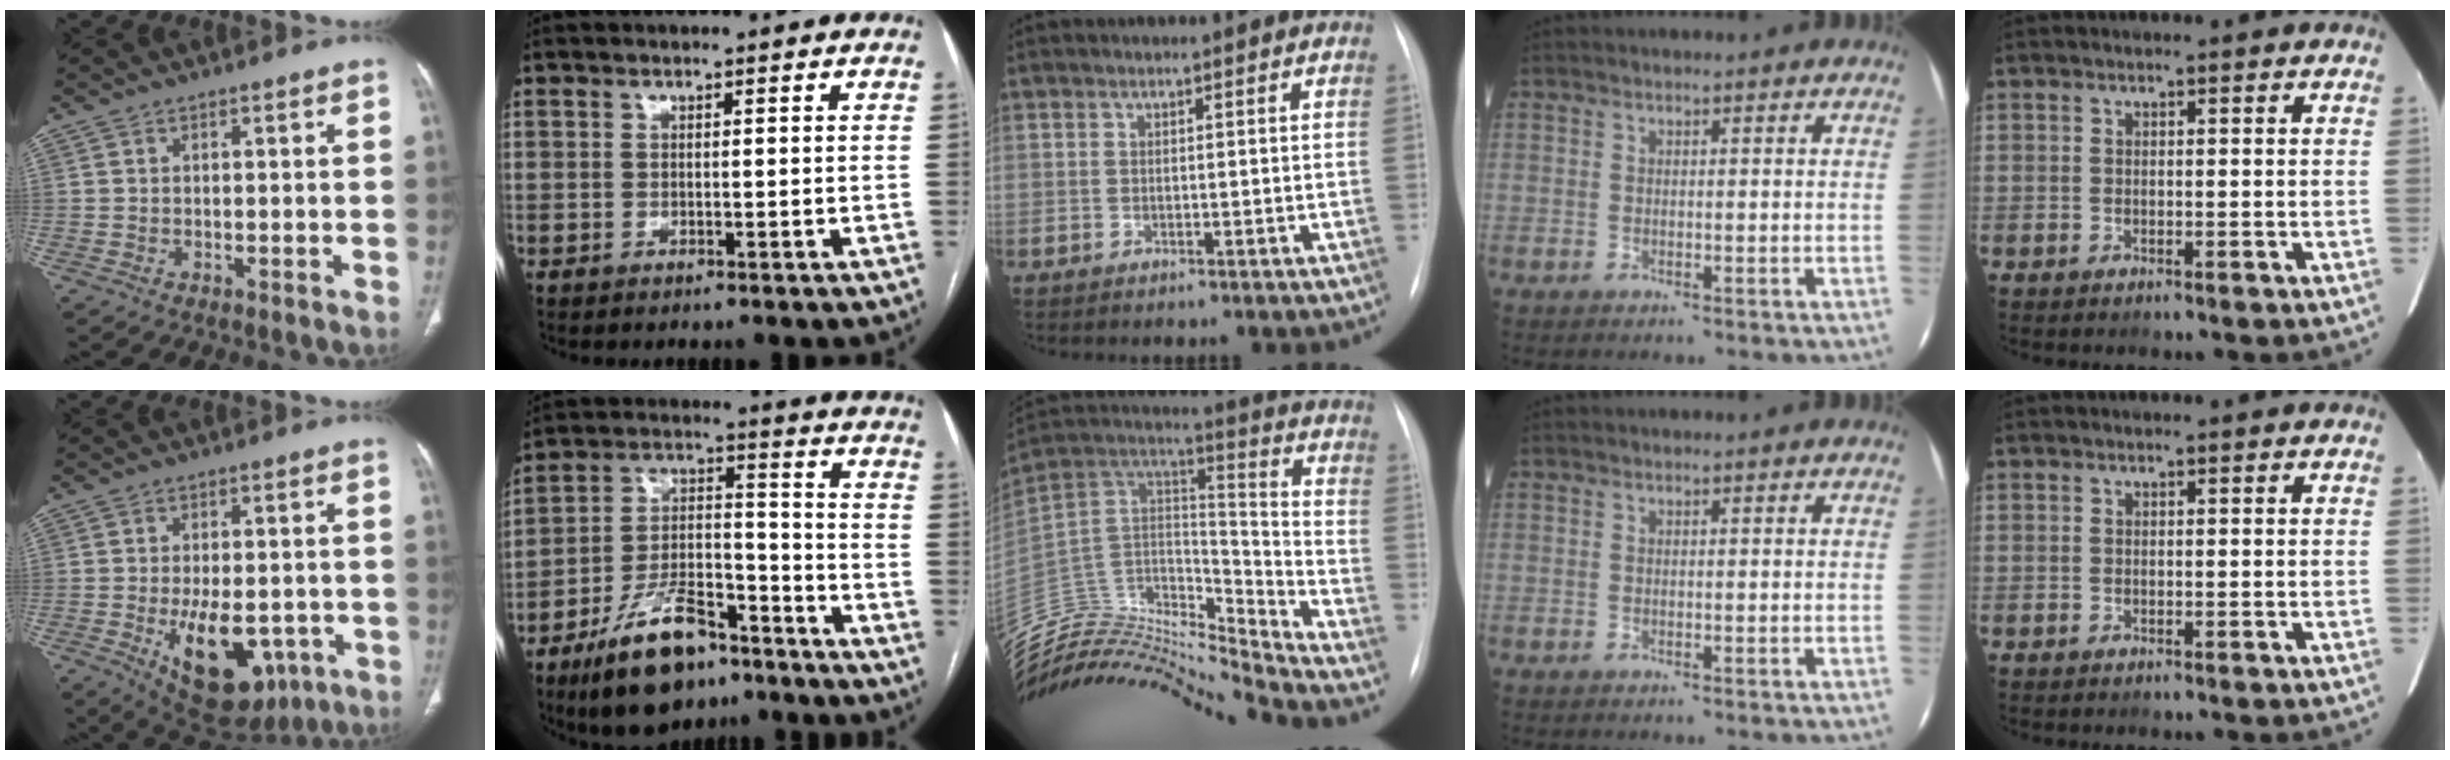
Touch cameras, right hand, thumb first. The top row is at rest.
{"thumb": {"total": 16.3, "force": [-5.5, 9.0, 12.5], "torque": [-0.167, 0.003, -0.058]}, "index": {"total": 15.4, "force": [-10.8, 6.1, 9.2], "torque": [-0.169, 0.015, -0.186]}, "middle": {"total": 24.8, "force": [-24.0, 1.8, 6.2], "torque": [-0.127, 0.037, -0.407]}}